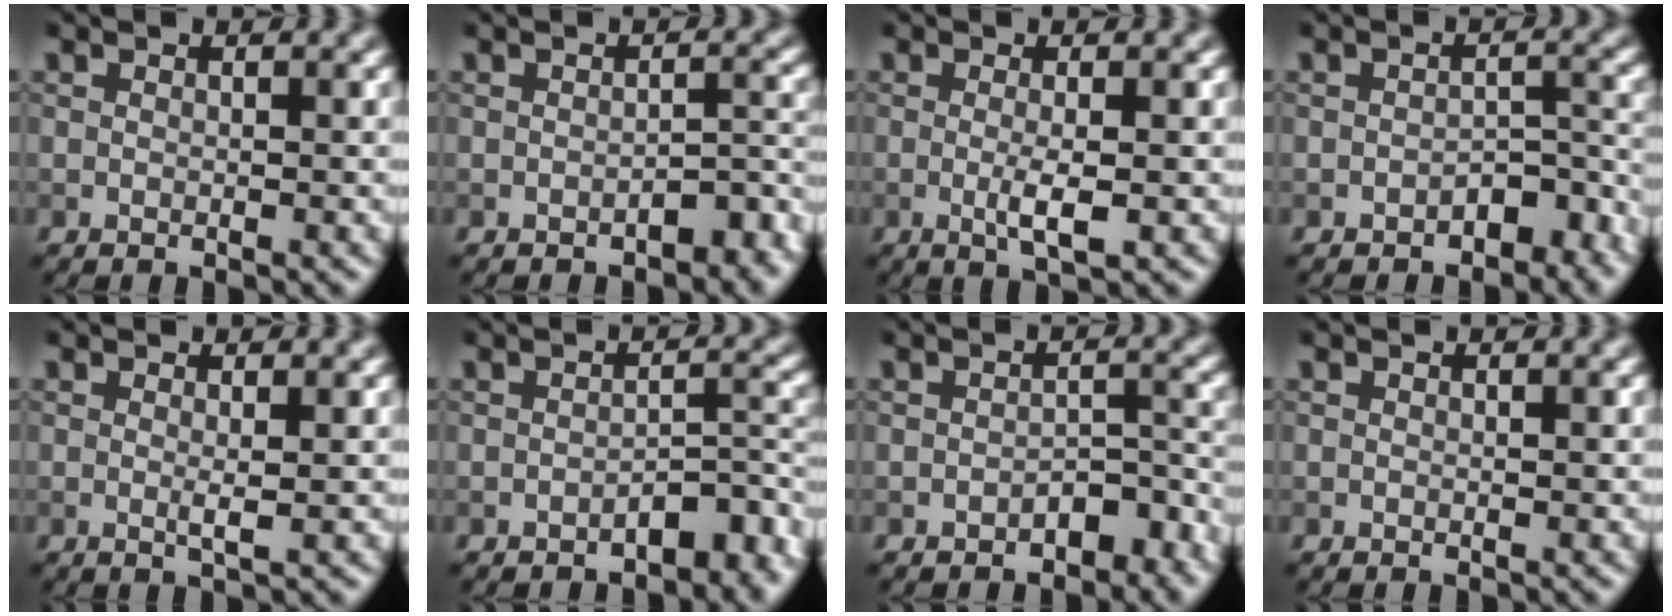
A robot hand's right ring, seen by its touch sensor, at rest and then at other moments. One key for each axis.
{"total": 2.6, "fx": -1.7, "fy": 1.0, "fz": 1.7, "tx": -0.022, "ty": 0.008, "tz": -0.023}
{"total": 2.3, "fx": -0.3, "fy": 0.4, "fz": 2.3, "tx": -0.043, "ty": -0.007, "tz": -0.005}
{"total": 3.5, "fx": -2.3, "fy": 1.9, "fz": 1.9, "tx": -0.019, "ty": 0.004, "tz": -0.033}
{"total": 1.0, "fx": 0.2, "fy": 0.1, "fz": 1.0, "tx": -0.018, "ty": -0.002, "tz": 0.001}
{"total": 3.7, "fx": -2.4, "fy": 1.5, "fz": 2.5, "tx": -0.028, "ty": 0.008, "tz": -0.035}
{"total": 3.1, "fx": -2.0, "fy": 1.6, "fz": 1.8, "tx": -0.021, "ty": 0.006, "tz": -0.030}
{"total": 0.0}